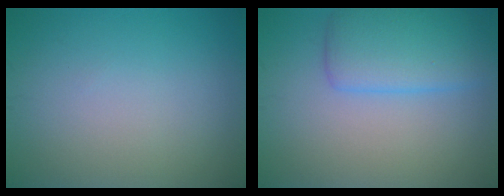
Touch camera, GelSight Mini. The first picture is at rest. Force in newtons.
{"total": 4.6, "press": 4.6, "slide": 0.2}